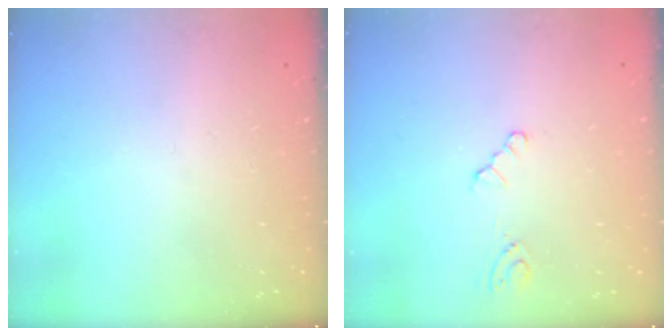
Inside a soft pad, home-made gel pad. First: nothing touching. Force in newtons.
{"total": 2.1, "press": 2.1, "slide": 0.3}